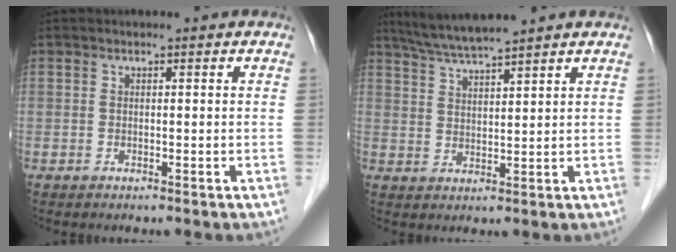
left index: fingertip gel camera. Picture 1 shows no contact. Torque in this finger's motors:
{"motor_torque": [0.12, -0.08, 0.28, 0.03]}